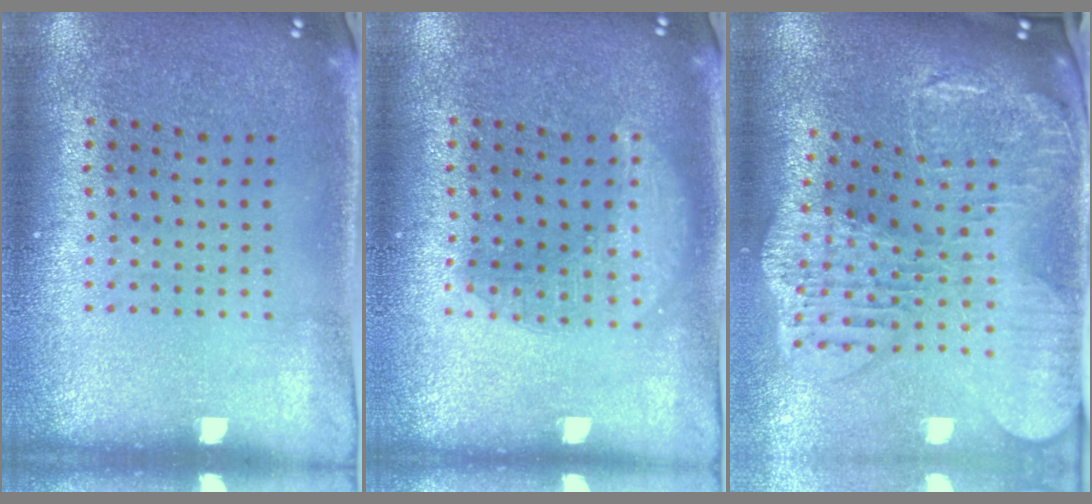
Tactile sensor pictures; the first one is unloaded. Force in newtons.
{"total": 2.4, "press": 2.4, "slide": 0.3}
{"total": 3.1, "press": 2.5, "slide": 1.8}